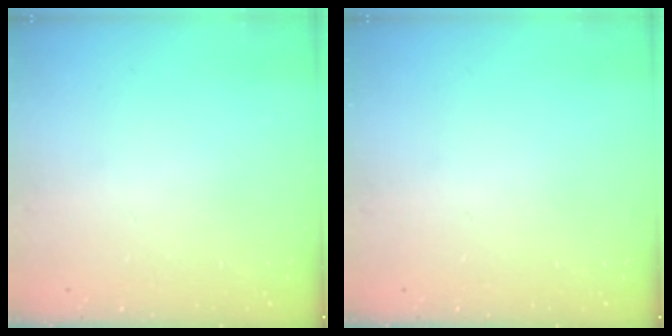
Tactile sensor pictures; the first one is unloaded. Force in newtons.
{"total": 0.0}